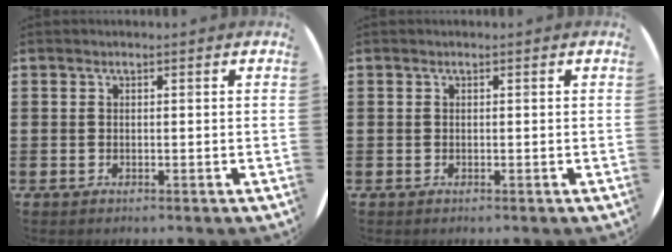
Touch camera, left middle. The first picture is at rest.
{"total": 0.0}